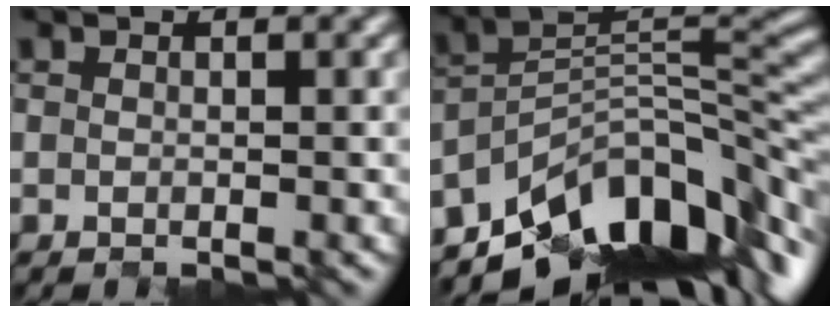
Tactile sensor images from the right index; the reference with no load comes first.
{"total": 11.6, "force": [-7.4, 5.4, 7.1], "torque": [-0.123, 0.009, -0.131]}